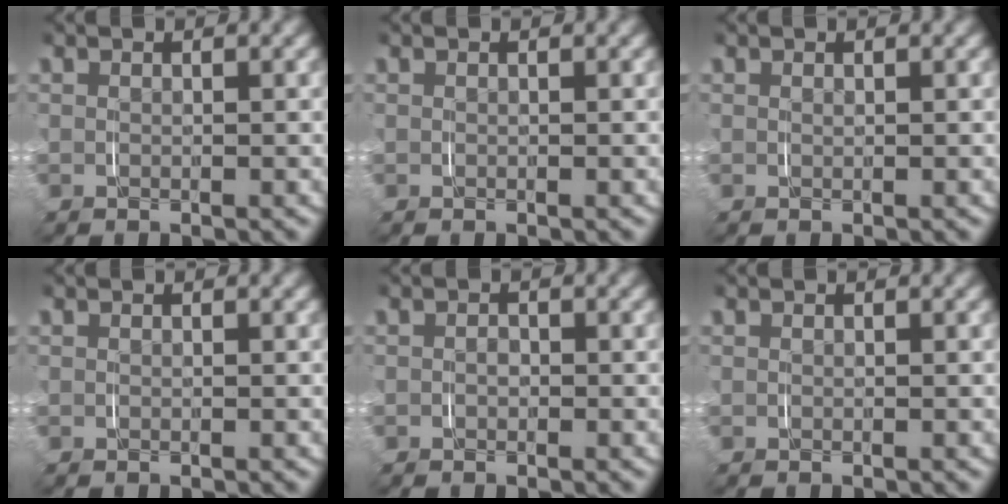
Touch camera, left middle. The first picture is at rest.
{"total": 0.0}
{"total": 0.0}
{"total": 0.0}
{"total": 0.9, "force": [-0.4, 0.8, 0.3], "torque": [-0.015, -0.005, -0.007]}
{"total": 0.0}